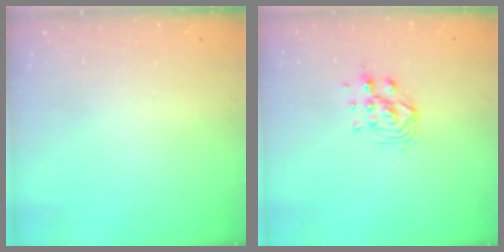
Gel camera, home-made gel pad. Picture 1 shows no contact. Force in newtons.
{"total": 7.9, "press": 7.8, "slide": 0.6}